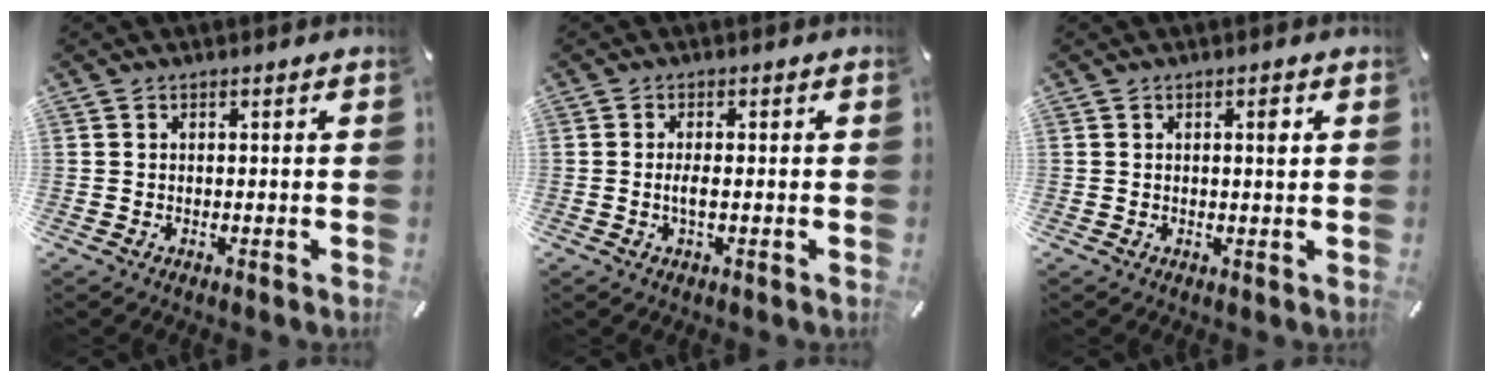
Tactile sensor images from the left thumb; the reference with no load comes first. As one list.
[{"total": 2.6, "force": [-0.4, 0.6, 2.5], "torque": [-0.046, -0.001, -0.007]}, {"total": 2.1, "force": [0.5, 0.5, 2.0], "torque": [-0.024, -0.003, 0.003]}]